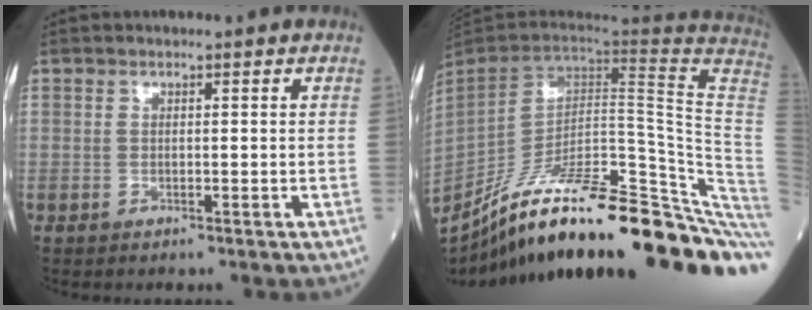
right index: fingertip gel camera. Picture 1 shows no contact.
{"total": 36.9, "force": [-28.2, 3.2, 23.5], "torque": [-0.230, -0.050, -0.395]}